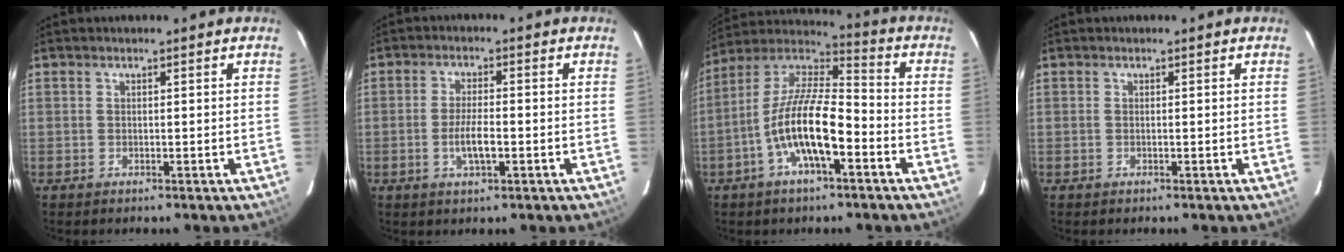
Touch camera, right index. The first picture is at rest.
{"total": 4.7, "force": [-1.5, 1.3, 4.2], "torque": [-0.084, -0.004, -0.026]}
{"total": 14.3, "force": [-5.6, 4.6, 12.4], "torque": [-0.243, -0.002, -0.109]}
{"total": 0.0}